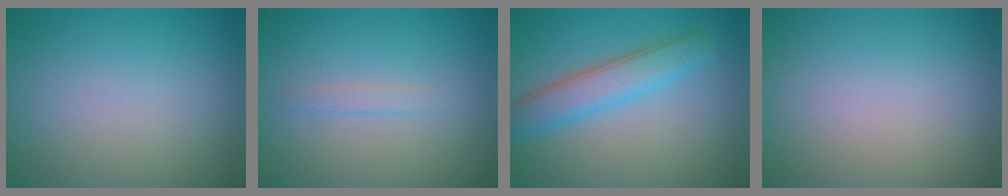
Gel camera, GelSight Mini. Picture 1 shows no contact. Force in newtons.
{"total": 0.8, "press": 0.8, "slide": 0.2}
{"total": 4.2, "press": 4.2, "slide": 0.2}
{"total": 0.0}